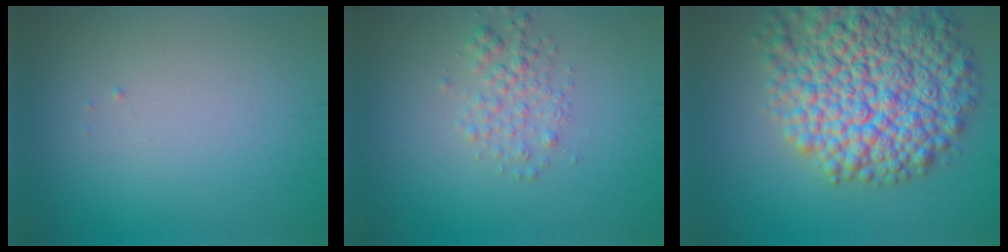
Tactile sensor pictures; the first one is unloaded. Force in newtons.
{"total": 2.1, "press": 2.1, "slide": 0.1}
{"total": 12.1, "press": 12.1, "slide": 0.6}